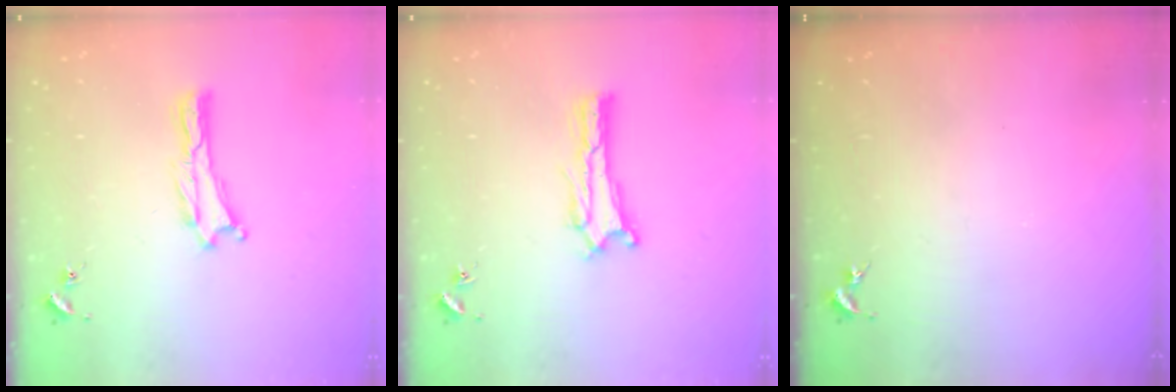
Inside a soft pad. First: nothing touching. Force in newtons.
{"total": 0.6, "press": 0.5, "slide": 0.2}
{"total": 0.0}